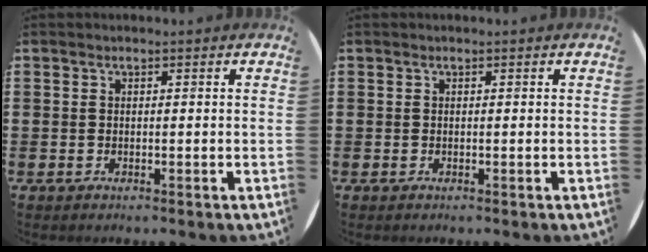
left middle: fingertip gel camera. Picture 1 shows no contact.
{"total": 0.0}